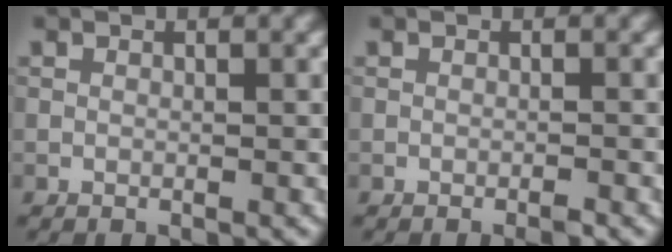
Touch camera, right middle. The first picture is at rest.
{"total": 0.8, "force": [-0.5, 0.0, 0.5], "torque": [-0.007, -0.001, -0.010]}